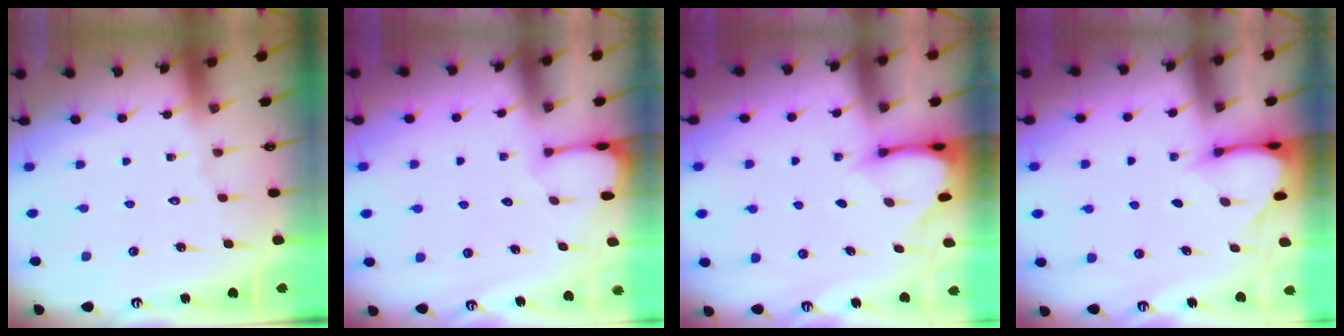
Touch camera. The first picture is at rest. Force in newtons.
{"total": 1.3, "press": 1.2, "slide": 0.2}
{"total": 3.5, "press": 3.5, "slide": 0.2}
{"total": 3.3, "press": 3.2, "slide": 0.3}